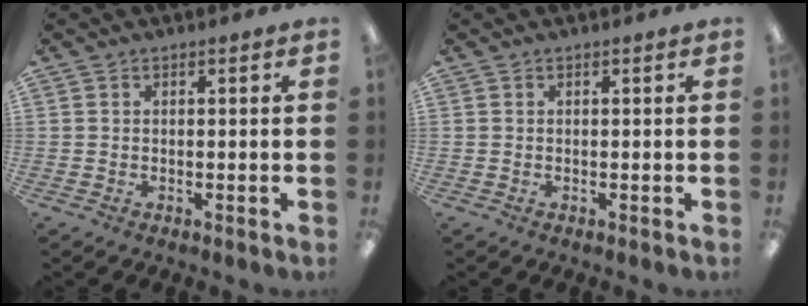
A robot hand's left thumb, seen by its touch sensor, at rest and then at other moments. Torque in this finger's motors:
{"motor_torque": [0.02, 0.00, 0.02, -0.11, 0.00]}